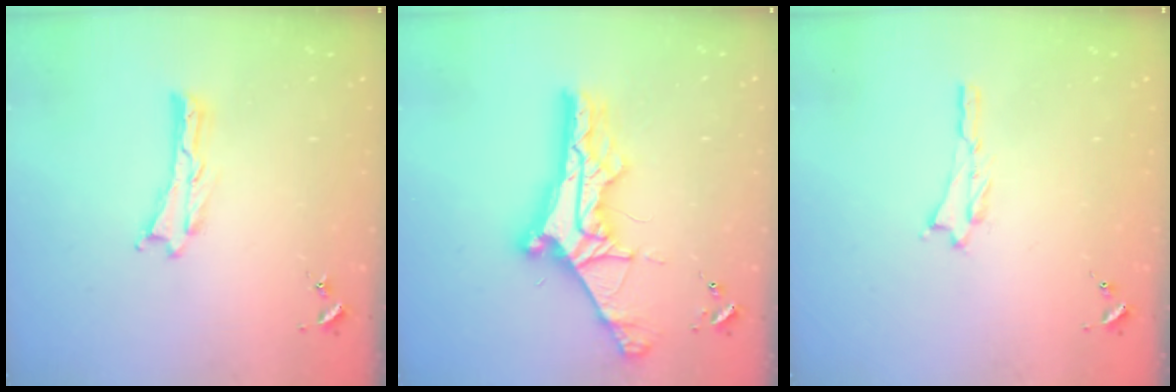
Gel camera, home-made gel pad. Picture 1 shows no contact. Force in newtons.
{"total": 10.1, "press": 10.0, "slide": 1.1}
{"total": 0.7, "press": 0.7, "slide": 0.1}